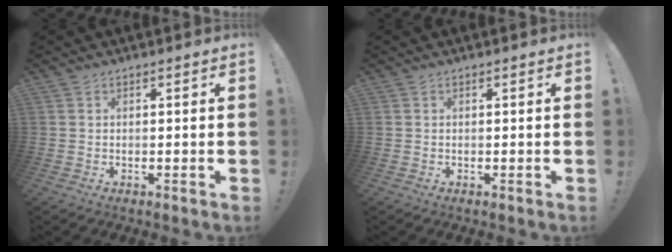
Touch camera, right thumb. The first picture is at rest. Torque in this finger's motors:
{"motor_torque": [-0.07, 0.07, 0.07, -0.08, 0.03]}